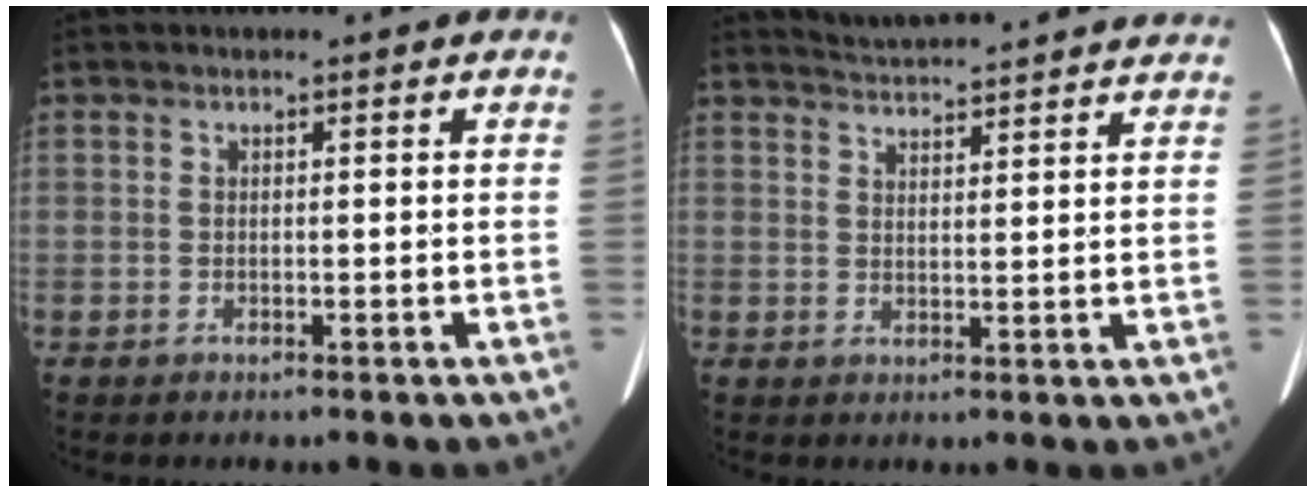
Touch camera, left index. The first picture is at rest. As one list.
[{"total": 13.2, "force": [12.7, 0.2, 3.6], "torque": [-0.060, 0.006, 0.160]}]